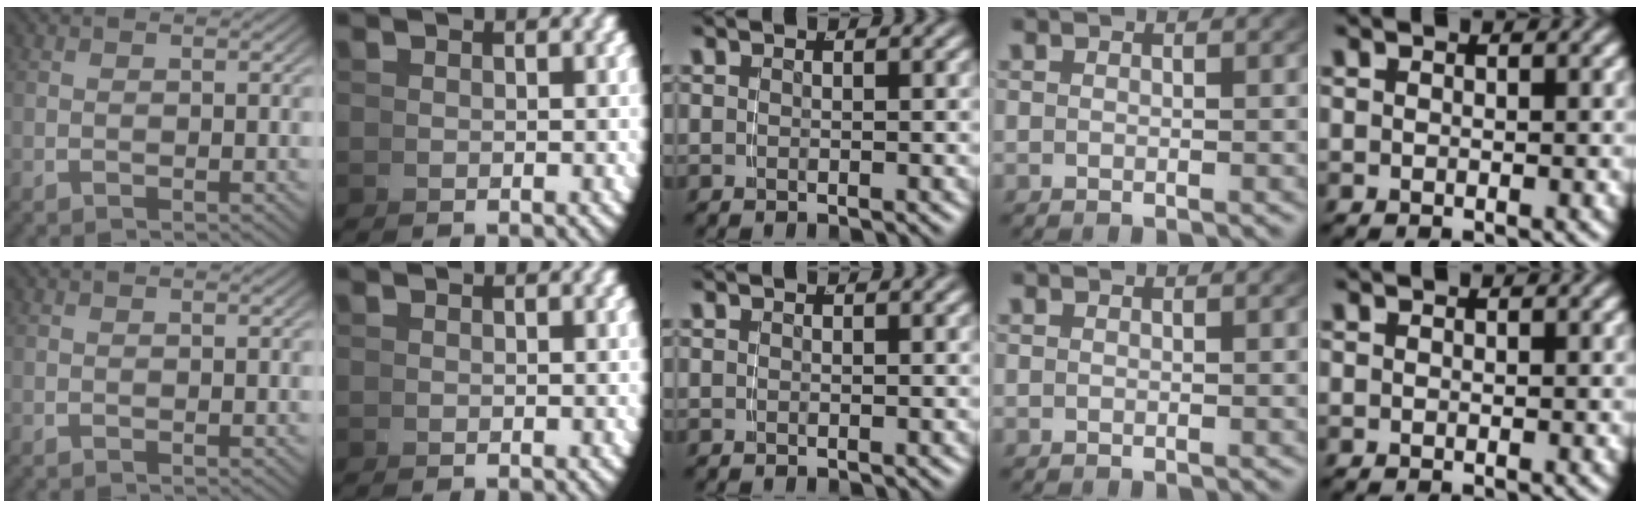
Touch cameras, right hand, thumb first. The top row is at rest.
{}